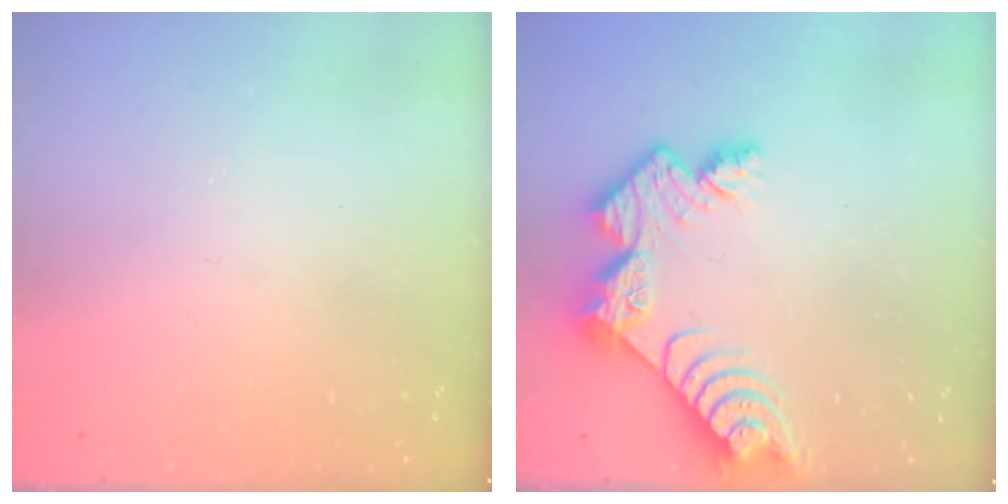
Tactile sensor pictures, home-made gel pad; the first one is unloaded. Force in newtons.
{"total": 11.0, "press": 11.0, "slide": 0.9}